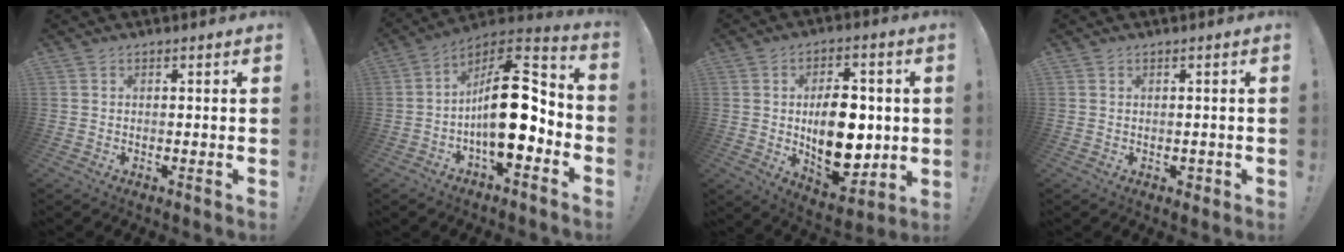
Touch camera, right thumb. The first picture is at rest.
{"total": 19.6, "force": [-2.2, 8.8, 17.3], "torque": [-0.286, 0.014, -0.030]}
{"total": 16.5, "force": [-0.2, 9.9, 13.2], "torque": [-0.210, -0.011, -0.001]}
{"total": 1.4, "force": [-0.2, 1.2, 0.7], "torque": [-0.003, 0.001, -0.003]}